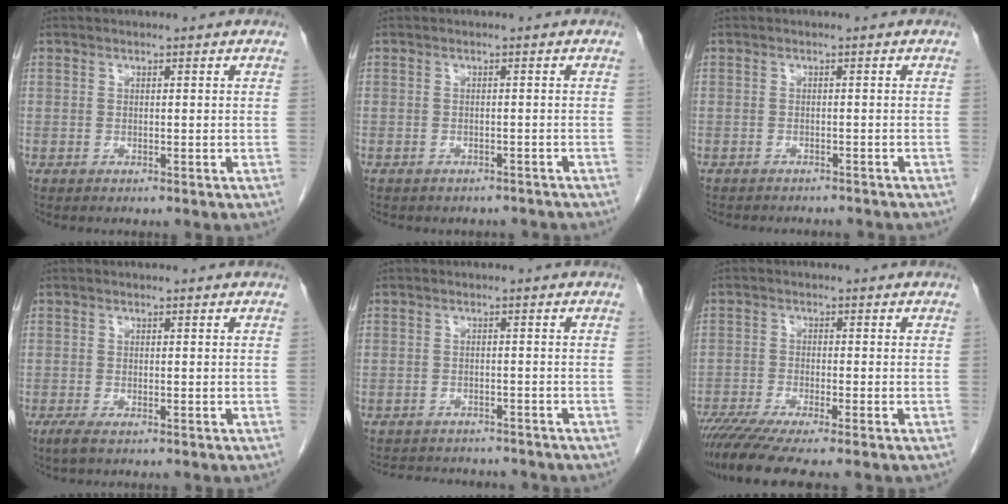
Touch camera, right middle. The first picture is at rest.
{"total": 5.0, "force": [-4.4, 2.2, 0.9], "torque": [-0.011, 0.006, -0.048]}
{"total": 6.8, "force": [-6.3, 2.0, 1.9], "torque": [-0.023, 0.001, -0.074]}
{"total": 1.8, "force": [-1.1, 0.4, 1.3], "torque": [-0.034, -0.006, -0.020]}
{"total": 8.2, "force": [-7.6, 2.6, 1.7], "torque": [-0.027, 0.008, -0.094]}
{"total": 9.4, "force": [-7.6, 0.0, 5.6], "torque": [-0.094, -0.023, -0.127]}